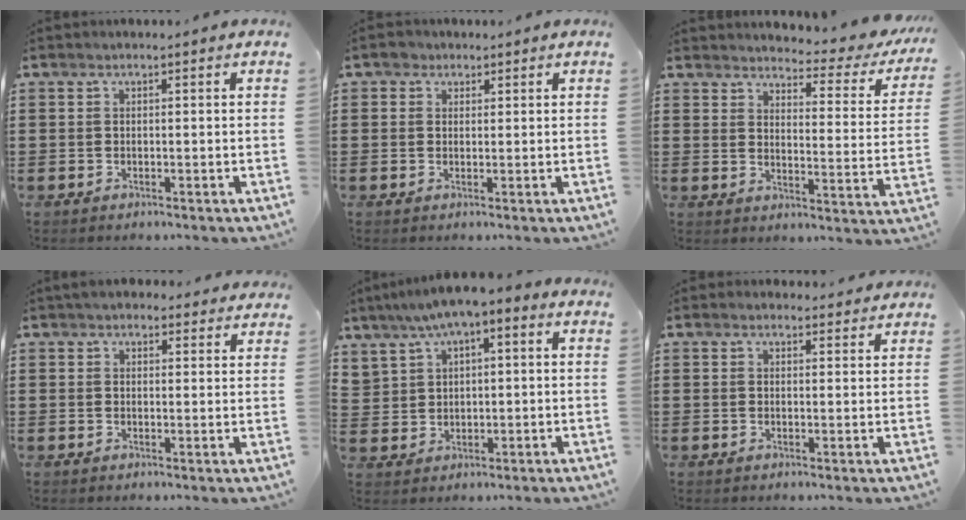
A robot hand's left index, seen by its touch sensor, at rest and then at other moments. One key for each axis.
{"total": 1.7, "fx": 1.2, "fy": 1.2, "fz": 0.2, "tx": 0.000, "ty": 0.004, "tz": 0.020}
{"total": 3.3, "fx": 3.2, "fy": 0.2, "fz": 1.1, "tx": -0.027, "ty": -0.034, "tz": 0.044}
{"total": 2.7, "fx": 2.5, "fy": 1.0, "fz": 0.5, "tx": -0.017, "ty": 0.001, "tz": 0.047}
{"total": 4.0, "fx": 1.7, "fy": 2.6, "fz": 2.4, "tx": -0.061, "ty": -0.004, "tz": 0.025}
{"total": 1.7, "fx": 1.6, "fy": 0.4, "fz": 0.2, "tx": 0.001, "ty": -0.001, "tz": 0.030}